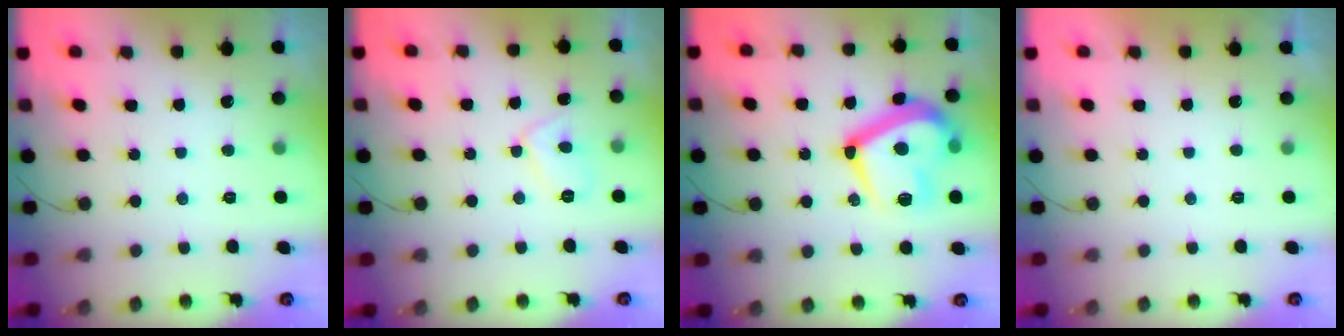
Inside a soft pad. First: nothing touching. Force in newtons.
{"total": 6.1, "press": 6.1, "slide": 0.5}
{"total": 18.1, "press": 18.1, "slide": 1.0}
{"total": 2.3, "press": 2.2, "slide": 0.4}